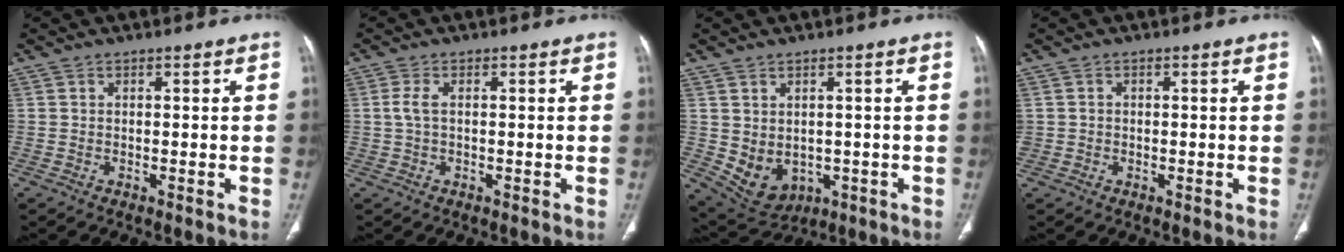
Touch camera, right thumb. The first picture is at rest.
{"total": 1.7, "force": [0.2, 0.8, 1.4], "torque": [-0.037, 0.002, 0.004]}
{"total": 8.5, "force": [-1.4, 6.5, 5.3], "torque": [-0.073, 0.003, 0.004]}
{"total": 1.1, "force": [0.1, 1.1, 0.3], "torque": [0.000, 0.006, 0.005]}